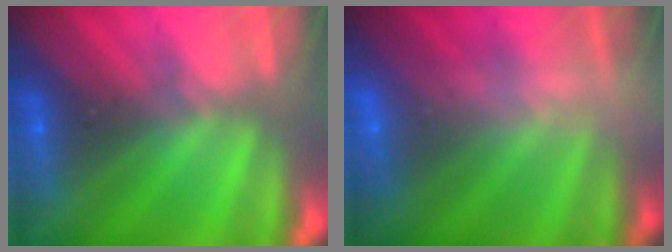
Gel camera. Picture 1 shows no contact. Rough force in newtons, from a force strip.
{"total": 2.5}